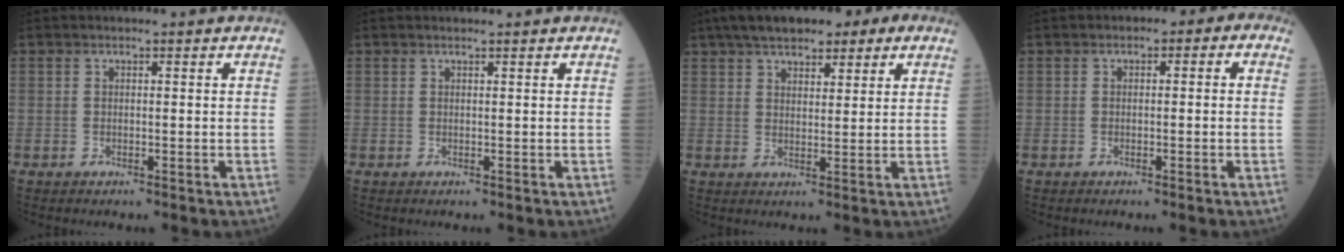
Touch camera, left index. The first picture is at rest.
{"total": 0.8, "force": [0.7, -0.2, 0.4], "torque": [-0.008, 0.005, 0.012]}
{"total": 13.6, "force": [9.0, 4.9, 9.0], "torque": [-0.144, 0.041, 0.131]}
{"total": 2.6, "force": [-0.4, 1.5, 2.1], "torque": [-0.020, 0.020, -0.016]}